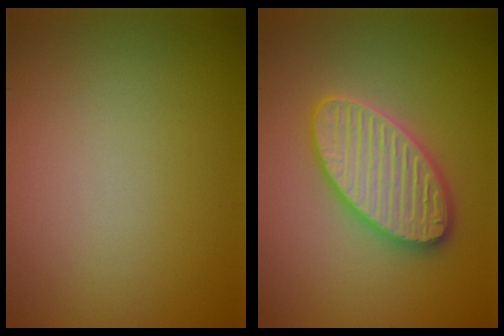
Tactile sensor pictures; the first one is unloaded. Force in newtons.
{"total": 5.8, "press": 5.8, "slide": 0.7}